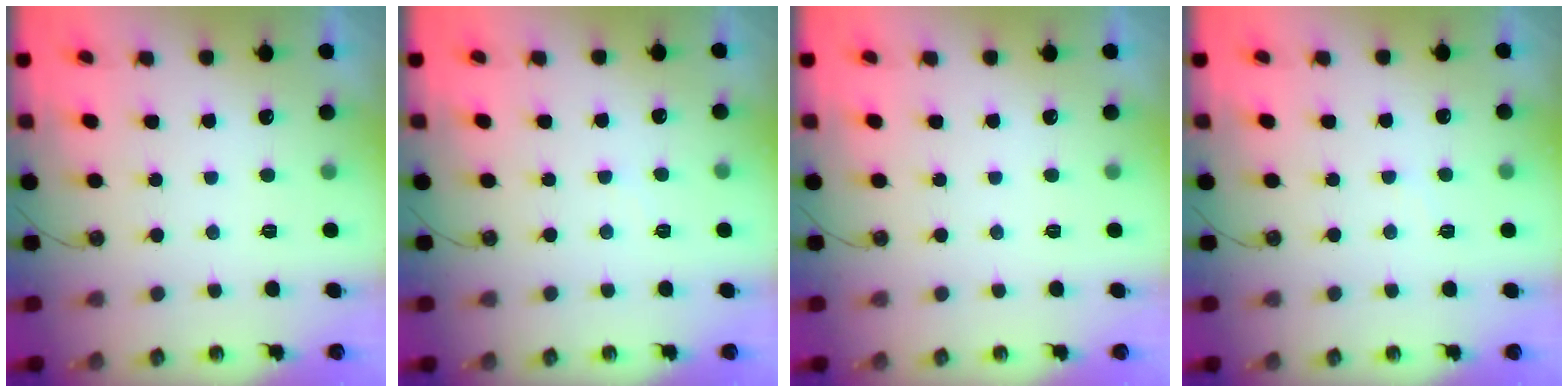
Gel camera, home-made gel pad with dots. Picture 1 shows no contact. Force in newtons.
{"total": 3.5, "press": 3.4, "slide": 0.6}
{"total": 0.0}
{"total": 3.7, "press": 3.7, "slide": 0.5}